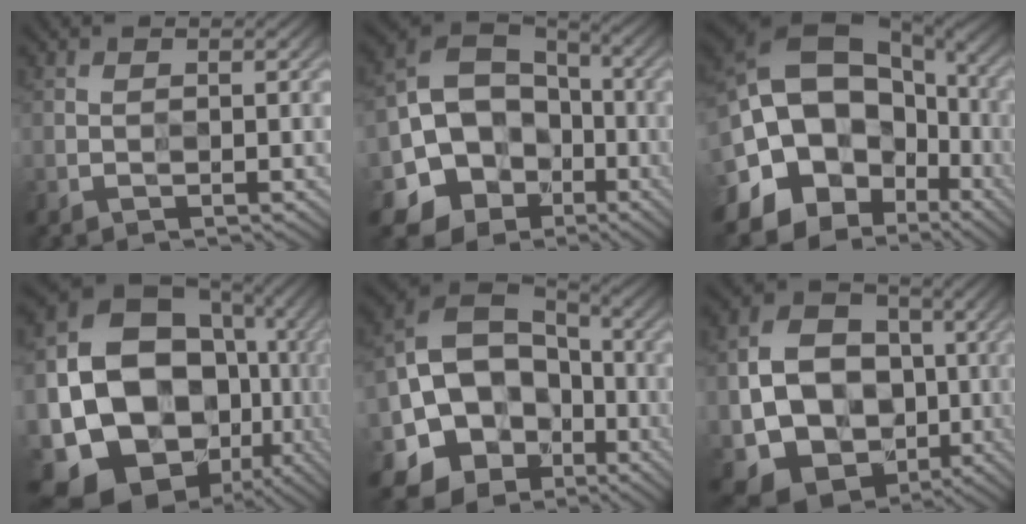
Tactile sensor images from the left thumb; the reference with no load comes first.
{"total": 11.9, "force": [-3.5, 10.3, 4.9], "torque": [-0.114, -0.024, -0.083]}
{"total": 20.0, "force": [-3.7, 17.1, 9.7], "torque": [-0.166, 0.009, -0.095]}
{"total": 19.4, "force": [-4.4, 15.9, 10.2], "torque": [-0.222, -0.046, -0.059]}
{"total": 14.0, "force": [-3.5, 12.1, 6.1], "torque": [-0.128, -0.017, -0.076]}
{"total": 11.6, "force": [-1.7, 9.7, 6.1], "torque": [-0.129, -0.014, -0.030]}